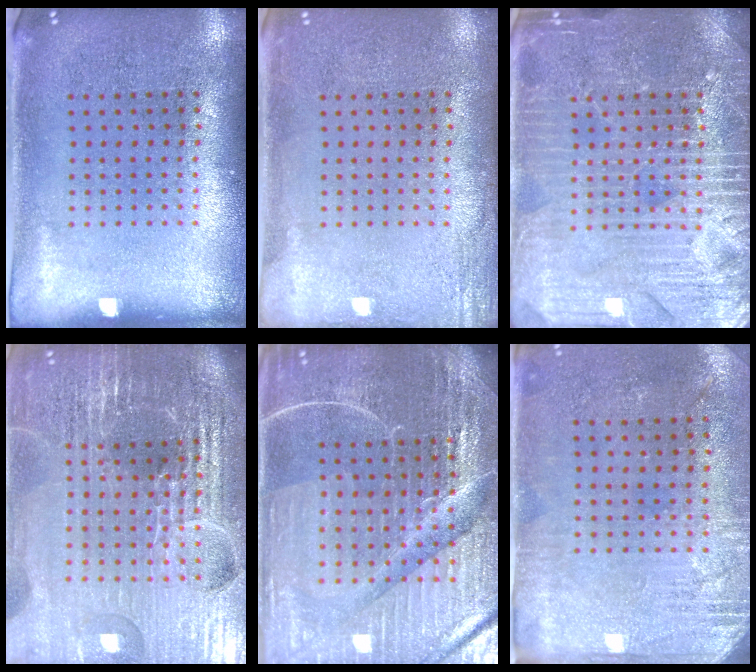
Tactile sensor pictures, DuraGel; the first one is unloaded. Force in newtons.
{"total": 1.9, "press": 1.9, "slide": 0.2}
{"total": 6.4, "press": 6.4, "slide": 0.8}
{"total": 6.8, "press": 5.9, "slide": 3.2}
{"total": 5.5, "press": 5.1, "slide": 2.1}
{"total": 2.8, "press": 2.4, "slide": 1.5}